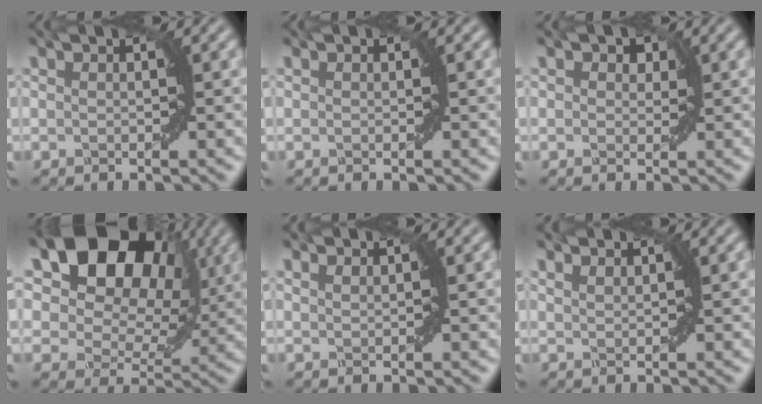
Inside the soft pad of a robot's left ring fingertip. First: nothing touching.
{"total": 0.0}
{"total": 1.3, "force": [0.5, 1.0, 0.7], "torque": [-0.007, 0.000, 0.008]}
{"total": 13.8, "force": [6.2, 9.1, 8.3], "torque": [-0.126, 0.029, 0.088]}
{"total": 1.8, "force": [1.5, 0.7, 0.7], "torque": [0.001, -0.005, 0.003]}
{"total": 2.5, "force": [2.0, 0.9, 1.1], "torque": [0.001, 0.003, 0.003]}